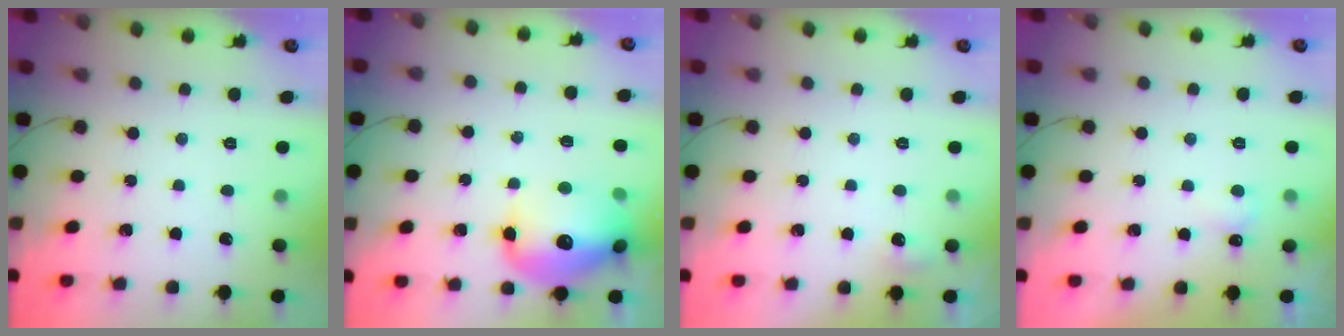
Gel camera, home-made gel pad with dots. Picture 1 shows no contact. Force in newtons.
{"total": 17.6, "press": 17.2, "slide": 3.6}
{"total": 3.9, "press": 3.8, "slide": 1.1}
{"total": 2.2, "press": 2.2, "slide": 0.4}